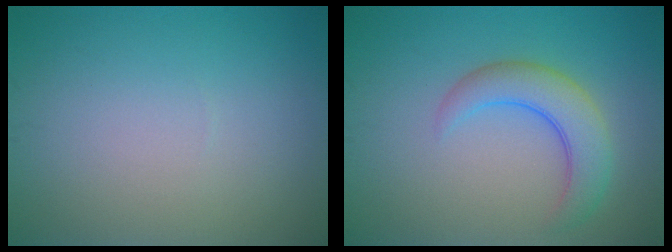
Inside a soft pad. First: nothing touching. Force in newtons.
{"total": 4.3, "press": 4.3, "slide": 0.3}